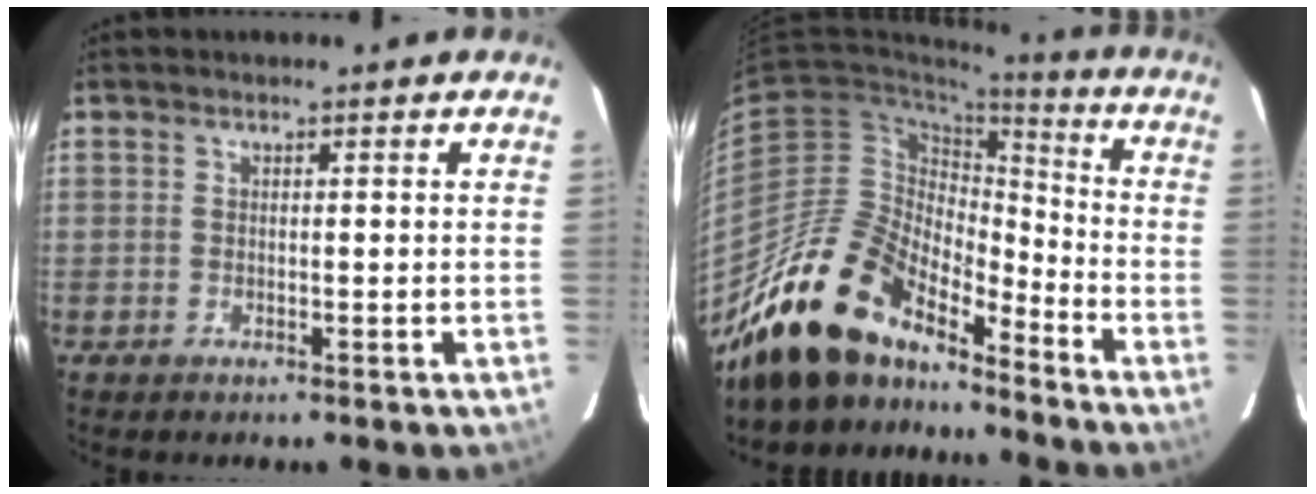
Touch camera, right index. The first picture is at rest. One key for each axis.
{"total": 17.6, "fx": -14.9, "fy": 6.6, "fz": 6.5, "tx": -0.129, "ty": 0.013, "tz": -0.267}